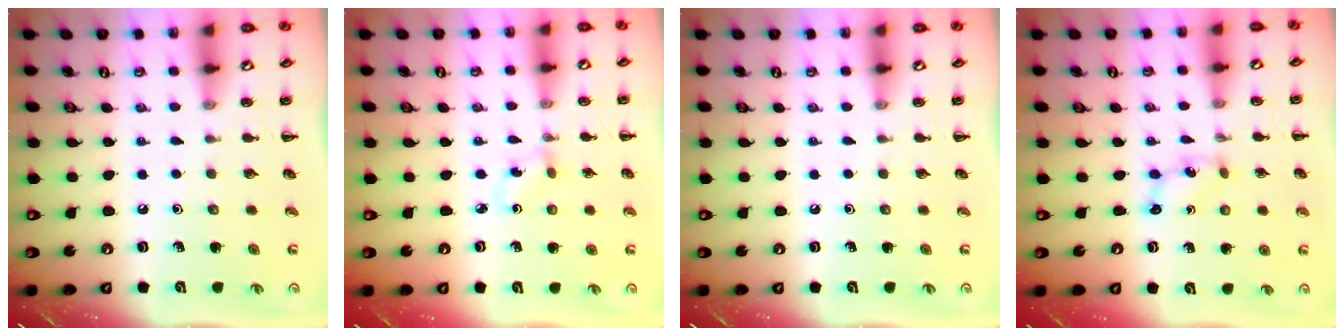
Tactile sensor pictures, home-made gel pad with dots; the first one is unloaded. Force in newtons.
{"total": 1.2, "press": 1.0, "slide": 0.7}
{"total": 0.0}
{"total": 1.8, "press": 1.8, "slide": 0.3}